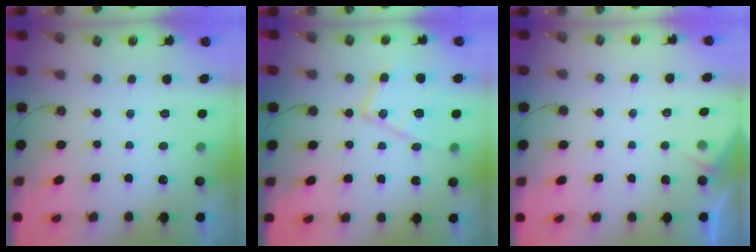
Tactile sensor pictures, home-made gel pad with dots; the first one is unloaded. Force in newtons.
{"total": 14.4, "press": 14.3, "slide": 1.0}
{"total": 2.9, "press": 2.8, "slide": 0.5}